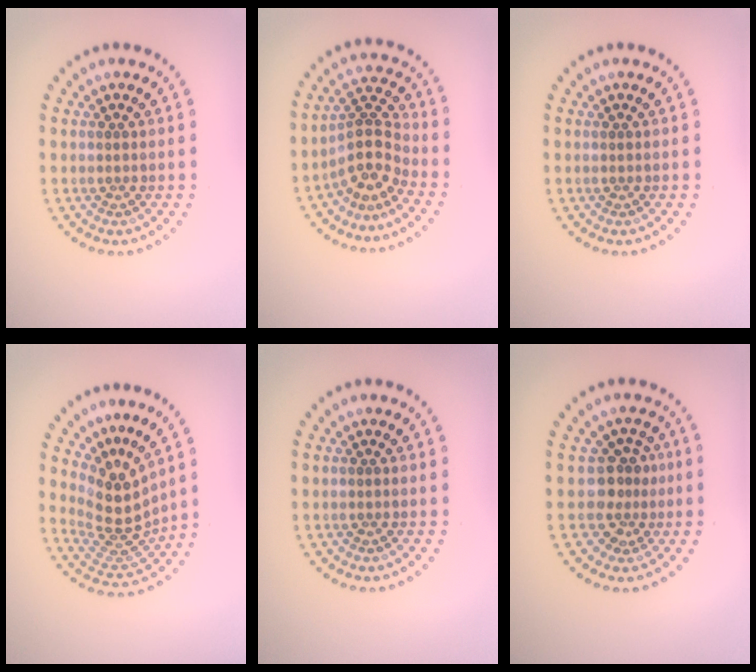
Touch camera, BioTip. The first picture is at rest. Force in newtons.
{"total": 3.7, "press": 2.7, "slide": 2.6}
{"total": 0.0}
{"total": 4.5, "press": 3.1, "slide": 3.2}
{"total": 0.0}
{"total": 2.8, "press": 2.2, "slide": 1.8}